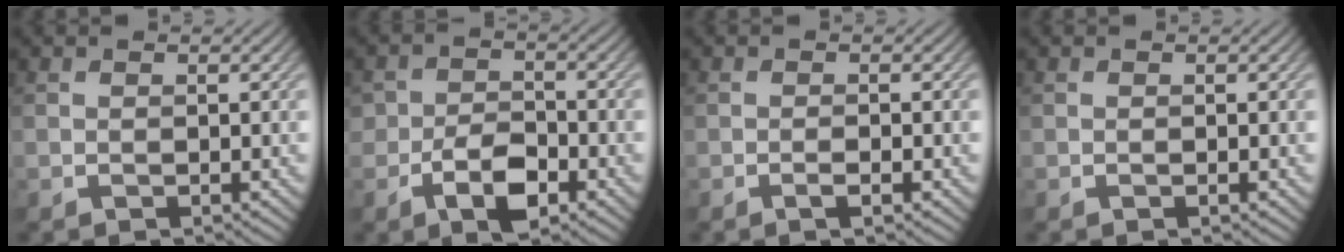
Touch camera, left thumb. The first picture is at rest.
{"total": 5.2, "force": [-2.5, 3.2, 3.3], "torque": [-0.057, -0.002, -0.051]}
{"total": 1.2, "force": [-0.7, 0.1, 1.0], "torque": [-0.018, 0.002, -0.014]}
{"total": 0.0}